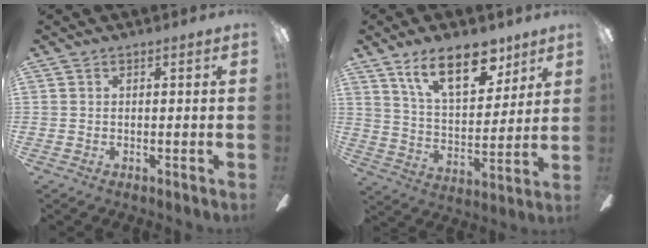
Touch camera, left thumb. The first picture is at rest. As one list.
[{"total": 17.7, "force": [11.0, 8.5, 10.8], "torque": [-0.157, -0.049, 0.190]}]